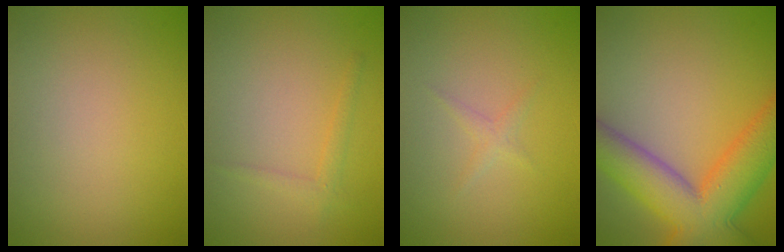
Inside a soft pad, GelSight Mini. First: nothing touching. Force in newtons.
{"total": 1.2, "press": 1.2, "slide": 0.1}
{"total": 0.9, "press": 0.9, "slide": 0.0}
{"total": 10.4, "press": 10.4, "slide": 0.5}